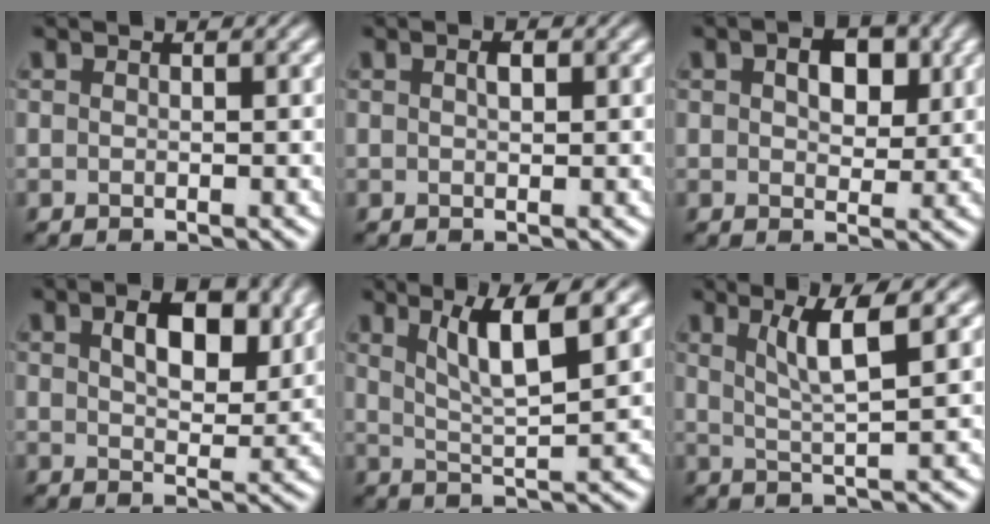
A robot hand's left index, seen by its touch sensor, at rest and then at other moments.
{"total": 1.0, "force": [0.4, 0.4, 0.9], "torque": [-0.016, 0.002, 0.007]}
{"total": 4.0, "force": [1.3, 2.5, 2.9], "torque": [-0.045, 0.003, 0.018]}
{"total": 5.5, "force": [2.3, 2.7, 4.2], "torque": [-0.068, 0.000, 0.036]}
{"total": 5.9, "force": [2.8, 1.2, 5.0], "torque": [-0.081, -0.002, 0.048]}
{"total": 4.5, "force": [2.0, 0.8, 4.0], "torque": [-0.069, -0.002, 0.037]}